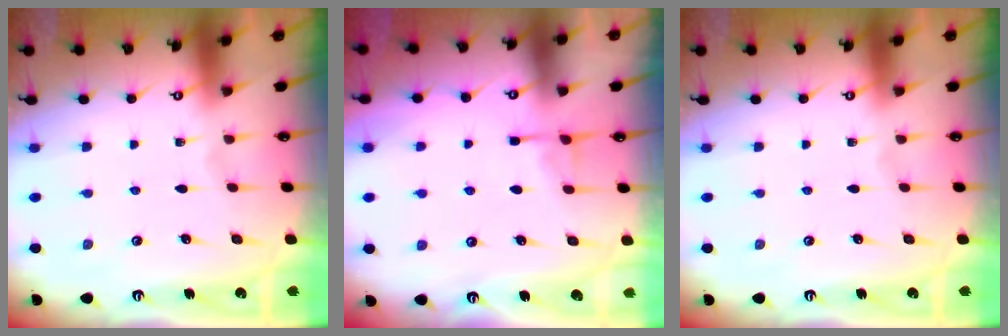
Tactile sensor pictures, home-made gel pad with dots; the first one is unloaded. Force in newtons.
{"total": 4.7, "press": 4.7, "slide": 0.7}
{"total": 0.0}